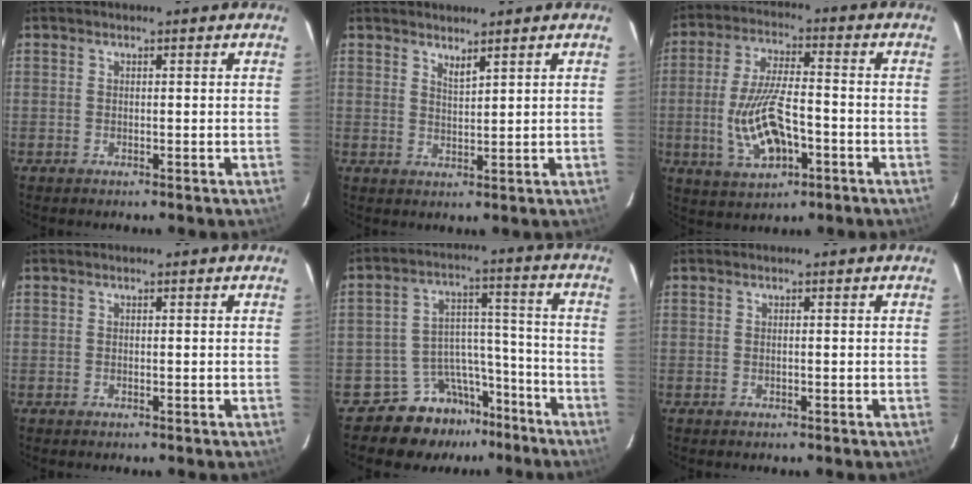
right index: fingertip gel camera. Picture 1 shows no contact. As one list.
[{"total": 2.1, "force": [1.8, 0.2, 1.0], "torque": [-0.018, -0.002, 0.031]}, {"total": 12.7, "force": [-3.6, 5.1, 11.0], "torque": [-0.230, -0.004, -0.057]}, {"total": 0.0}, {"total": 10.5, "force": [-8.6, 5.9, 1.1], "torque": [-0.019, 0.058, -0.132]}, {"total": 0.0}]